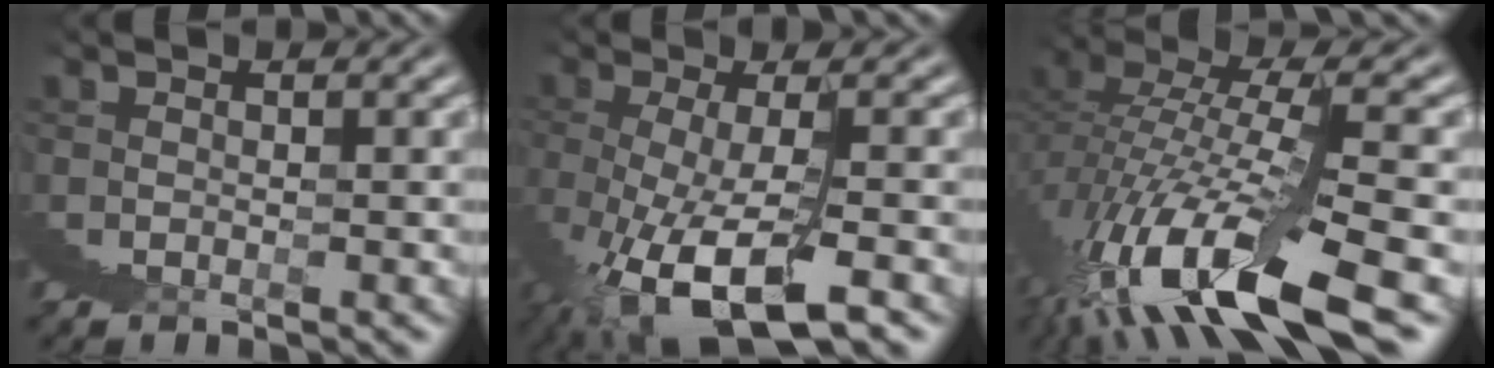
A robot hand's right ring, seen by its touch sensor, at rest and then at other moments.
{"total": 4.4, "force": [-0.8, 1.0, 4.2], "torque": [-0.073, -0.006, 0.001]}
{"total": 6.3, "force": [-0.8, 1.4, 6.1], "torque": [-0.102, -0.002, -0.007]}